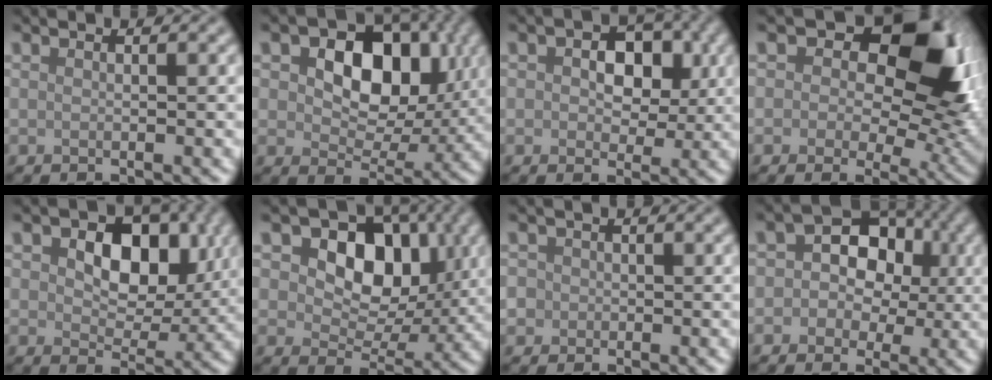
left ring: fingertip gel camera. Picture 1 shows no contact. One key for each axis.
{"total": 8.4, "fx": 1.9, "fy": 5.6, "fz": 5.9, "tx": -0.103, "ty": 0.001, "tz": 0.036}
{"total": 4.4, "fx": 0.7, "fy": 3.0, "fz": 3.1, "tx": -0.053, "ty": 0.000, "tz": 0.012}
{"total": 11.5, "fx": 3.4, "fy": 7.1, "fz": 8.3, "tx": -0.106, "ty": -0.001, "tz": 0.063}
{"total": 6.3, "fx": 1.4, "fy": 4.2, "fz": 4.5, "tx": -0.081, "ty": -0.003, "tz": 0.029}
{"total": 7.4, "fx": 2.2, "fy": 5.2, "fz": 4.8, "tx": -0.077, "ty": -0.003, "tz": 0.034}
{"total": 1.0, "fx": -0.5, "fy": 0.7, "fz": -0.4, "tx": 0.002, "ty": -0.002, "tz": 0.003}
{"total": 6.6, "fx": 0.7, "fy": 5.5, "fz": 3.5, "tx": -0.027, "ty": 0.032, "tz": -0.010}